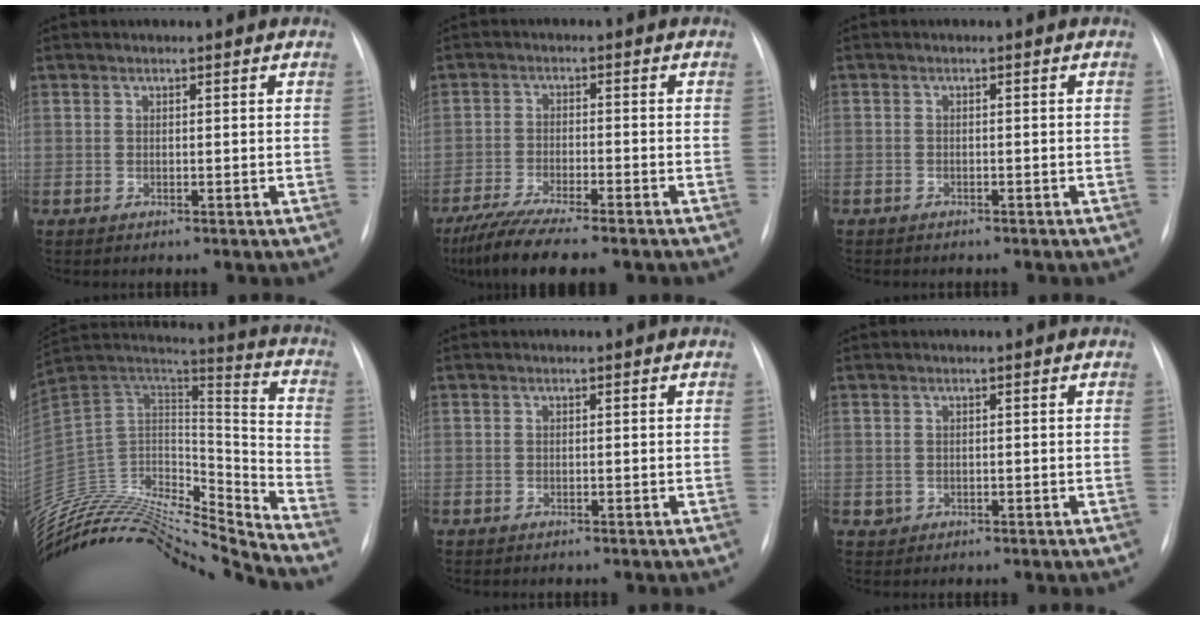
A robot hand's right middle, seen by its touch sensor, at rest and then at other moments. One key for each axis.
{"total": 10.0, "fx": -8.1, "fy": 0.9, "fz": 5.8, "tx": -0.100, "ty": -0.023, "tz": -0.130}
{"total": 1.8, "fx": -1.5, "fy": 0.9, "fz": 0.6, "tx": -0.011, "ty": 0.000, "tz": -0.014}
{"total": 29.2, "fx": -27.9, "fy": 2.6, "fz": 8.4, "tx": -0.168, "ty": 0.013, "tz": -0.450}
{"total": 0.0}
{"total": 0.9, "fx": -0.1, "fy": 0.8, "fz": 0.1, "tx": 0.000, "ty": 0.003, "tz": 0.000}